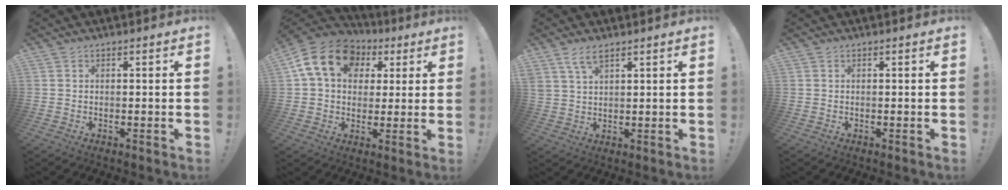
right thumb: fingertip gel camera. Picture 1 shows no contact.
{"total": 17.2, "force": [5.8, 12.6, 10.2], "torque": [-0.165, -0.004, 0.109]}
{"total": 5.2, "force": [3.4, 2.2, 3.3], "torque": [-0.066, -0.009, 0.065]}
{"total": 0.0}